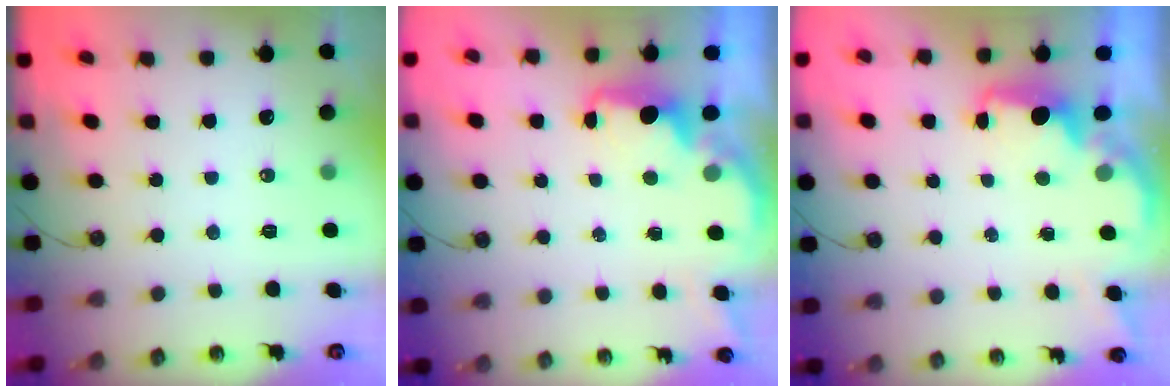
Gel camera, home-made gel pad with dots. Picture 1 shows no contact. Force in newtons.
{"total": 2.2, "press": 2.0, "slide": 0.9}
{"total": 2.1, "press": 1.9, "slide": 0.8}